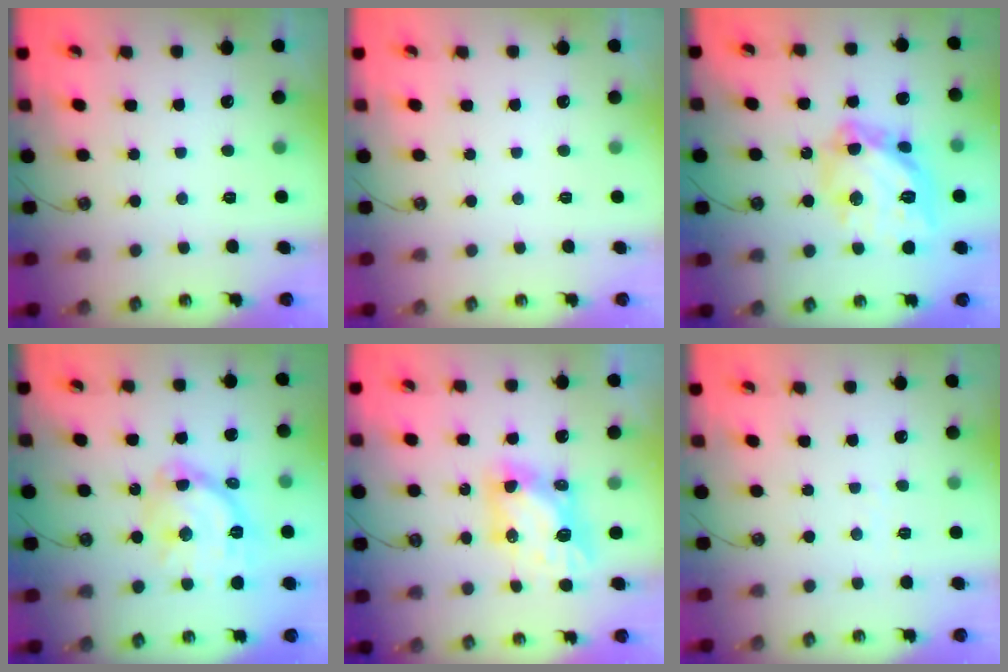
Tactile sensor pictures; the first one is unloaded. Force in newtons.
{"total": 0.0}
{"total": 19.6, "press": 19.5, "slide": 1.9}
{"total": 15.7, "press": 15.6, "slide": 1.7}
{"total": 7.5, "press": 7.5, "slide": 0.8}
{"total": 2.3, "press": 2.2, "slide": 0.4}